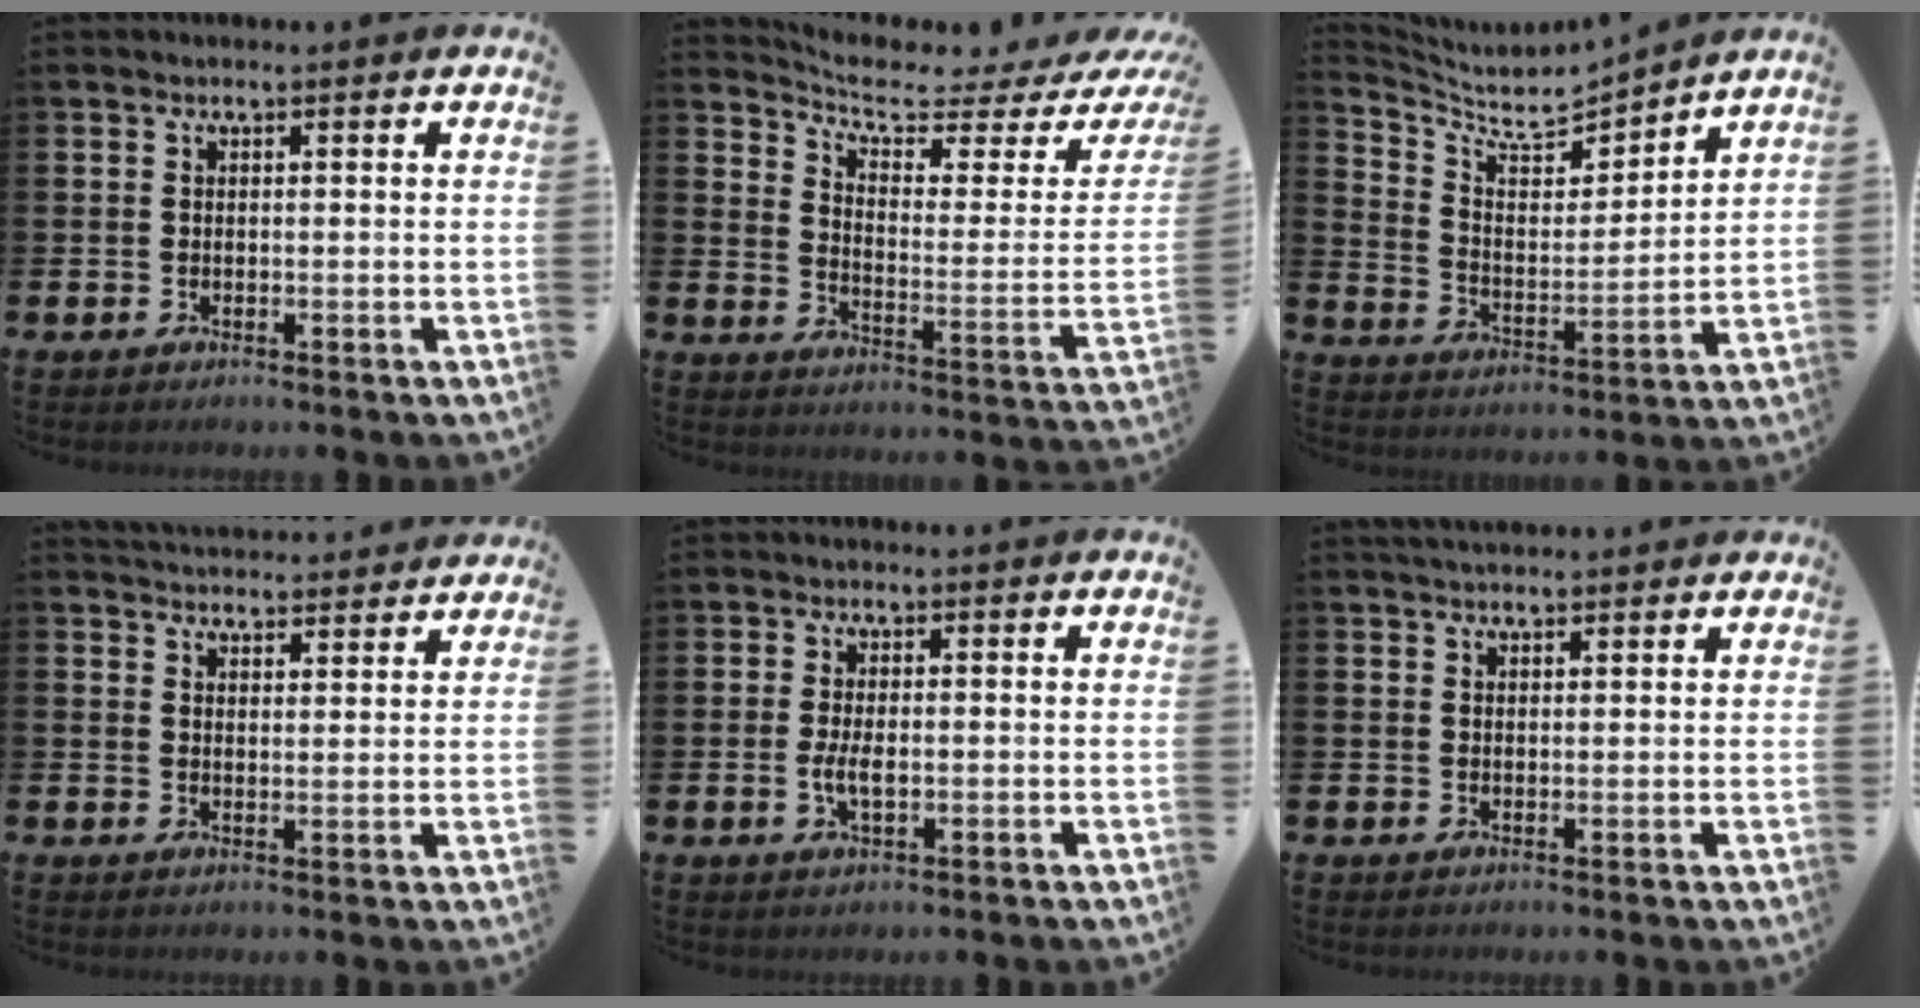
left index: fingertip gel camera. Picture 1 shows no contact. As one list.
[{"total": 5.7, "force": [4.9, 1.4, 2.5], "torque": [-0.068, -0.044, 0.075]}, {"total": 6.4, "force": [6.0, 1.5, 1.6], "torque": [-0.067, -0.052, 0.100]}, {"total": 4.2, "force": [4.2, 0.5, -0.2], "torque": [-0.005, -0.024, 0.076]}, {"total": 3.0, "force": [-0.3, 1.3, 2.6], "torque": [-0.050, 0.002, -0.007]}, {"total": 2.2, "force": [2.2, 0.4, 0.4], "torque": [-0.010, -0.003, 0.039]}]